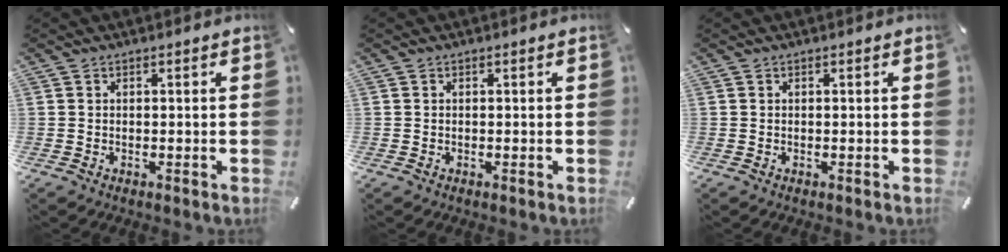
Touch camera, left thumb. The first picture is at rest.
{"total": 0.0}
{"total": 0.0}